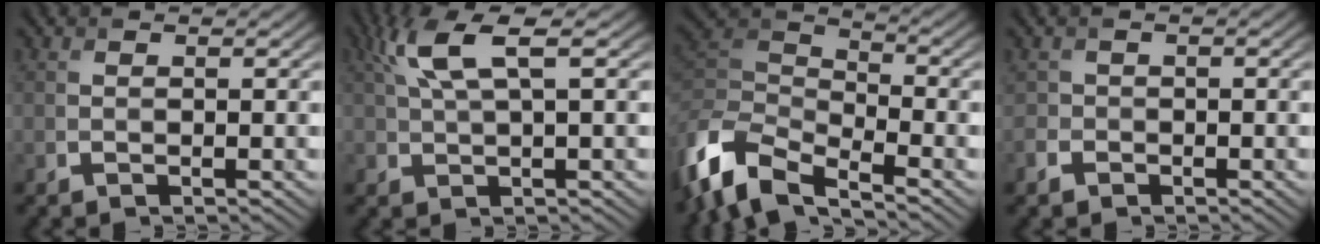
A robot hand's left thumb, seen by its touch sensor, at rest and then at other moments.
{"total": 5.0, "force": [2.5, 1.5, 4.0], "torque": [-0.097, 0.013, 0.046]}
{"total": 9.6, "force": [-6.9, 3.6, 5.7], "torque": [-0.125, -0.007, -0.154]}
{"total": 1.7, "force": [-1.2, 1.2, -0.2], "torque": [0.006, -0.003, -0.034]}